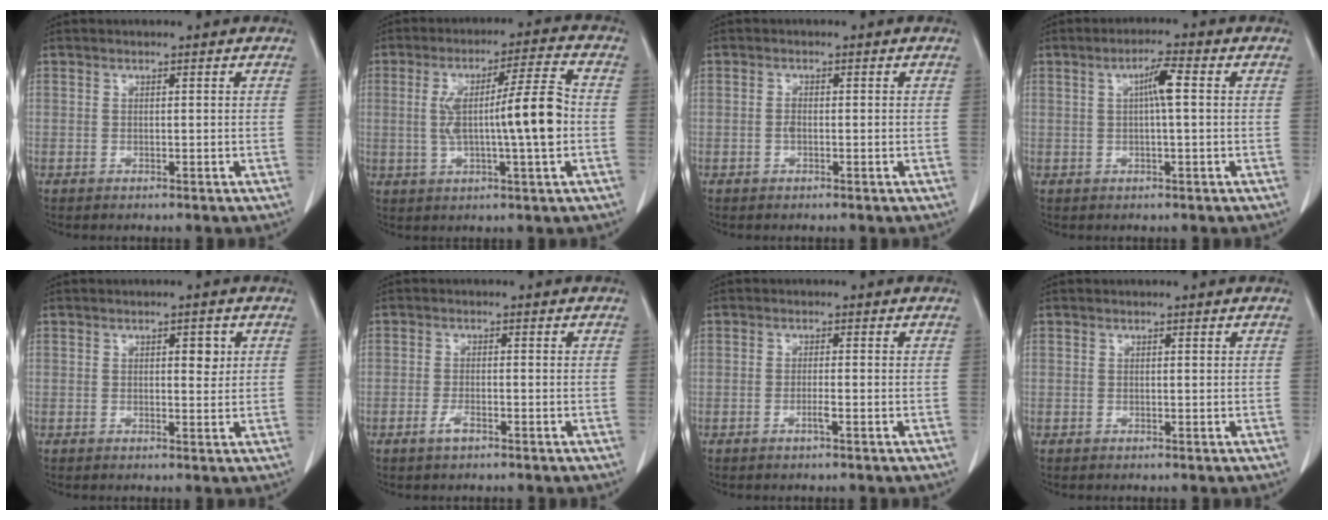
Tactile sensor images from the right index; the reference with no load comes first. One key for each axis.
{"total": 11.8, "fx": -0.5, "fy": 0.5, "fz": 11.8, "tx": -0.200, "ty": 0.016, "tz": -0.010}
{"total": 1.3, "fx": -0.3, "fy": 0.6, "fz": 1.1, "tx": -0.022, "ty": 0.002, "tz": -0.004}
{"total": 4.0, "fx": 0.7, "fy": 0.4, "fz": 3.9, "tx": -0.068, "ty": 0.010, "tz": 0.010}
{"total": 2.3, "fx": 0.8, "fy": 1.0, "fz": 2.0, "tx": -0.023, "ty": -0.001, "tz": 0.010}
{"total": 2.0, "fx": -1.2, "fy": 0.5, "fz": 1.5, "tx": -0.032, "ty": -0.001, "tz": -0.023}
{"total": 1.5, "fx": -0.7, "fy": -0.1, "fz": 1.3, "tx": -0.026, "ty": -0.001, "tz": -0.014}
{"total": 0.0}